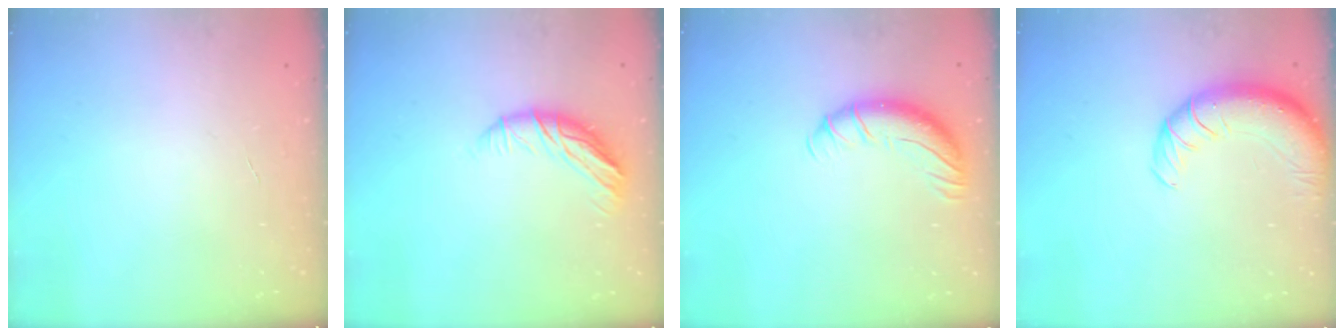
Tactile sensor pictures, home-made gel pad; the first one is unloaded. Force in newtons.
{"total": 10.7, "press": 10.6, "slide": 1.7}
{"total": 9.5, "press": 9.3, "slide": 1.7}
{"total": 11.9, "press": 11.5, "slide": 3.1}